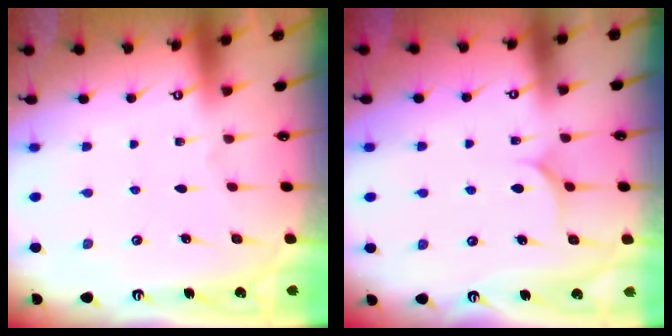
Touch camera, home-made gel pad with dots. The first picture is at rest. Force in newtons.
{"total": 5.1, "press": 5.1, "slide": 0.5}